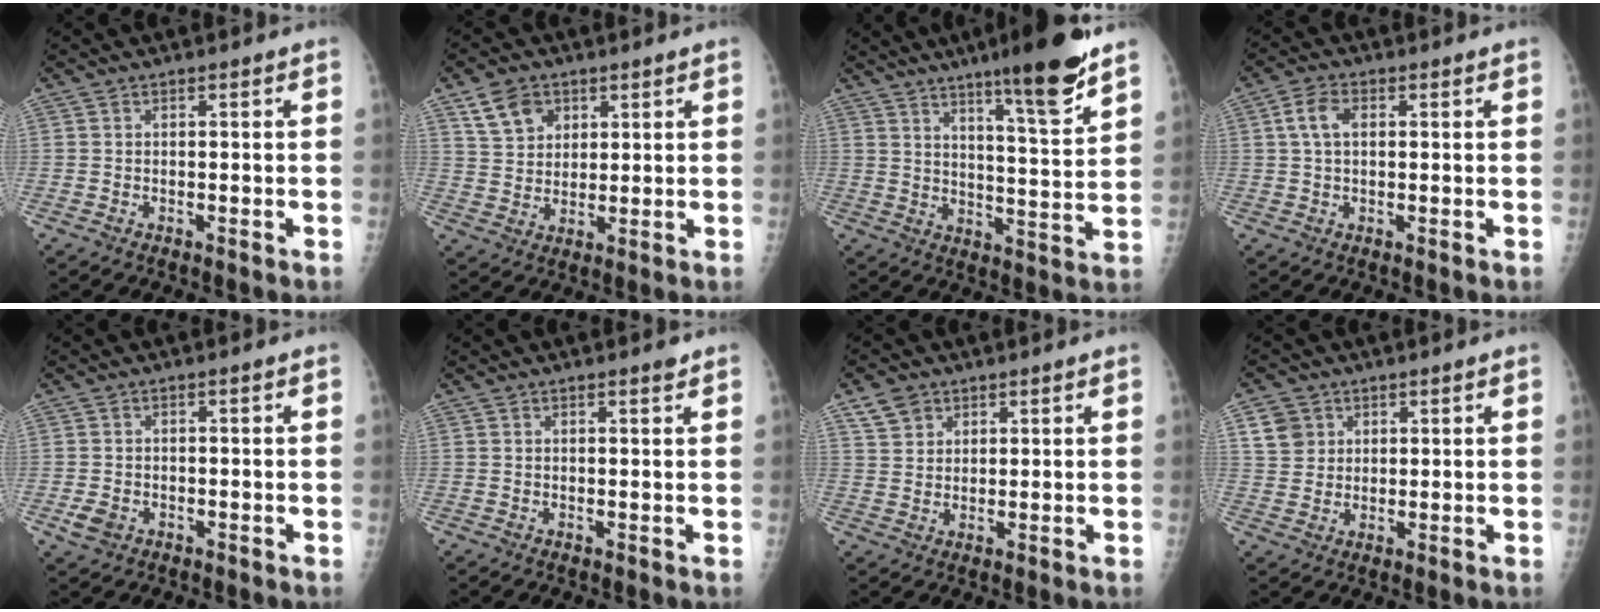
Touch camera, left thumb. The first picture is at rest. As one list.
[{"total": 7.3, "force": [3.9, 5.3, 3.2], "torque": [-0.037, -0.016, 0.075]}, {"total": 13.8, "force": [9.4, 1.2, 10.1], "torque": [-0.139, -0.059, 0.143]}, {"total": 4.8, "force": [1.0, 2.9, 3.6], "torque": [-0.073, 0.008, 0.017]}, {"total": 2.7, "force": [-1.0, 2.0, 1.5], "torque": [-0.026, 0.000, -0.014]}, {"total": 0.8, "force": [0.6, 0.0, 0.5], "torque": [-0.003, -0.004, 0.009]}, {"total": 4.6, "force": [2.8, 3.4, 1.5], "torque": [-0.015, -0.011, 0.056]}, {"total": 5.2, "force": [2.4, 4.4, 1.4], "torque": [-0.005, -0.010, 0.048]}]